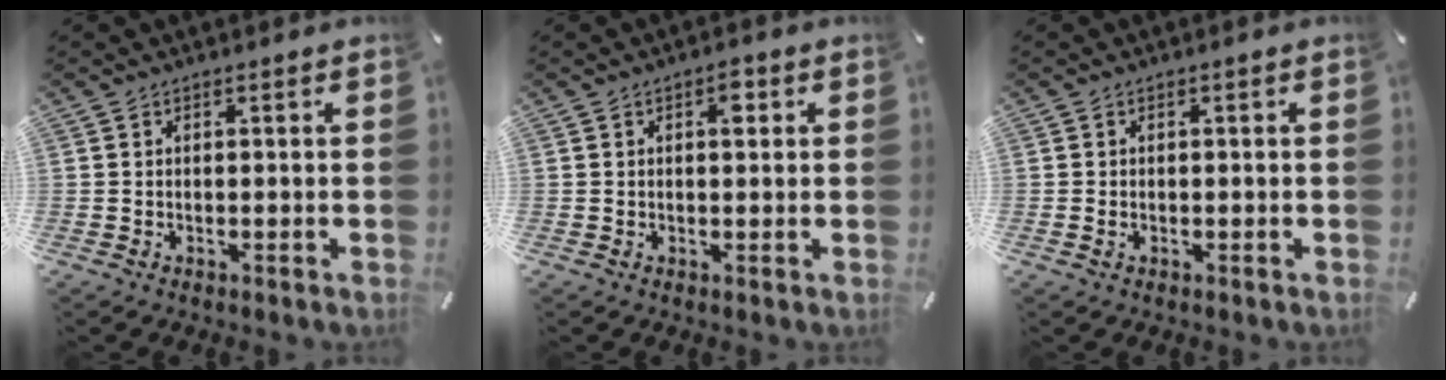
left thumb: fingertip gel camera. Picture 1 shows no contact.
{"total": 3.0, "force": [1.0, 1.5, 2.4], "torque": [-0.027, -0.002, 0.010]}
{"total": 0.9, "force": [-0.2, 0.4, 0.8], "torque": [-0.015, 0.002, -0.004]}